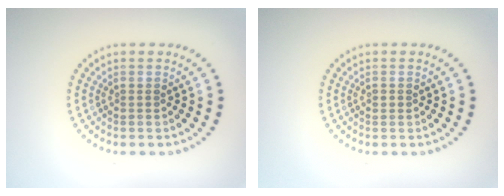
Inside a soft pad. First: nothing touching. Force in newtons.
{"total": 0.7, "press": 0.7, "slide": 0.1}